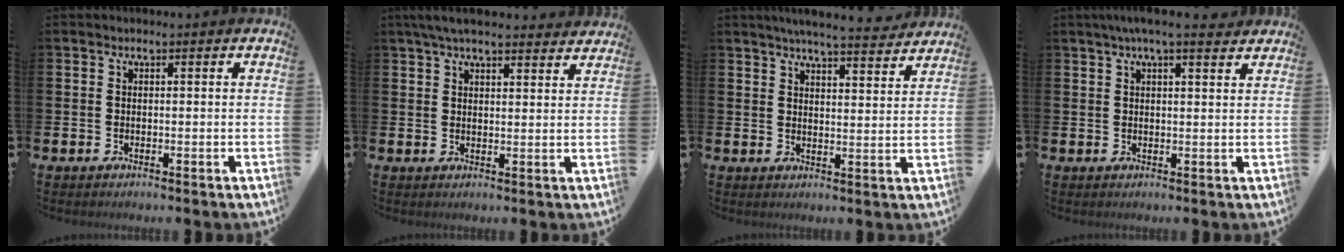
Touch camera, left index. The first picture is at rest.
{"total": 4.8, "force": [4.4, 0.9, 1.7], "torque": [-0.043, -0.011, 0.082]}
{"total": 5.9, "force": [5.7, 0.0, 1.5], "torque": [-0.030, -0.034, 0.098]}
{"total": 3.9, "force": [3.4, 0.2, 2.0], "torque": [-0.033, -0.010, 0.057]}